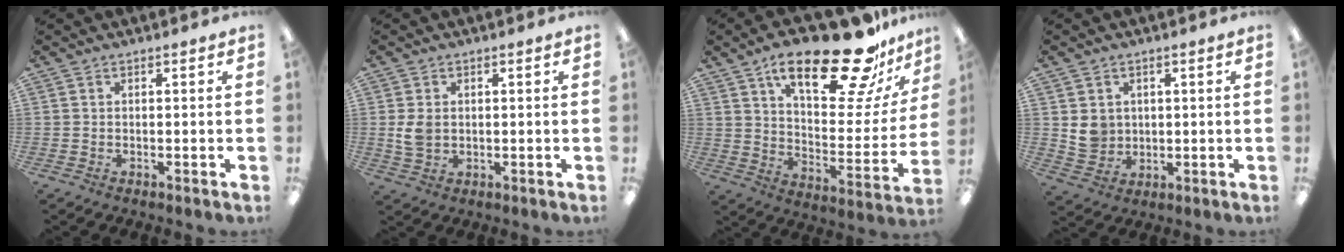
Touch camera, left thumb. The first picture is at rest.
{"total": 5.0, "force": [0.4, 3.9, 3.2], "torque": [-0.066, 0.000, 0.006]}
{"total": 25.6, "force": [17.9, 8.1, 16.5], "torque": [-0.238, -0.118, 0.288]}
{"total": 5.8, "force": [1.5, 5.3, 1.7], "torque": [-0.020, 0.005, 0.031]}